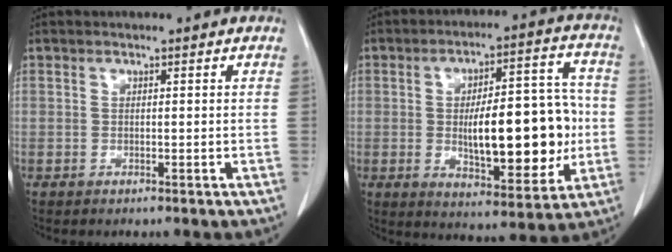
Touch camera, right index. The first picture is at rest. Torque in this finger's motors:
{"motor_torque": [1.45, -0.70, 0.83, 0.15]}